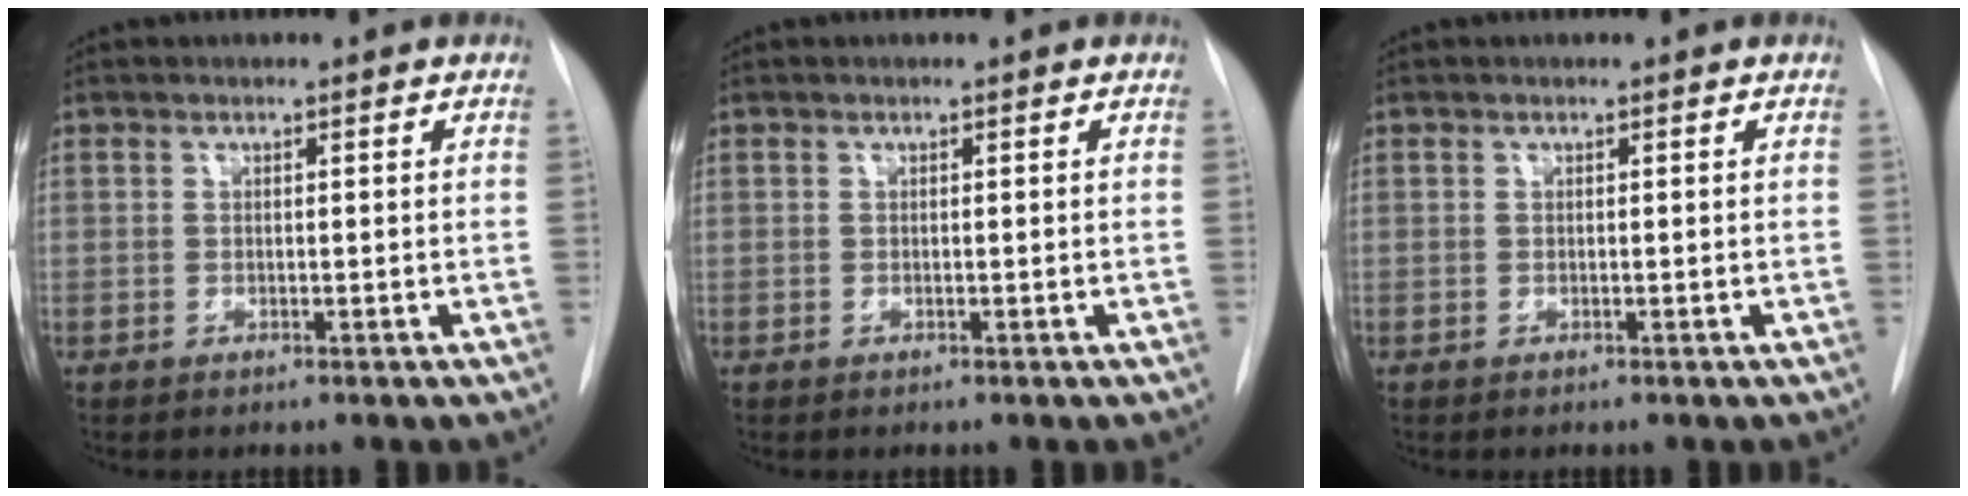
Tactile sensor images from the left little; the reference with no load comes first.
{"total": 0.0}
{"total": 0.0}